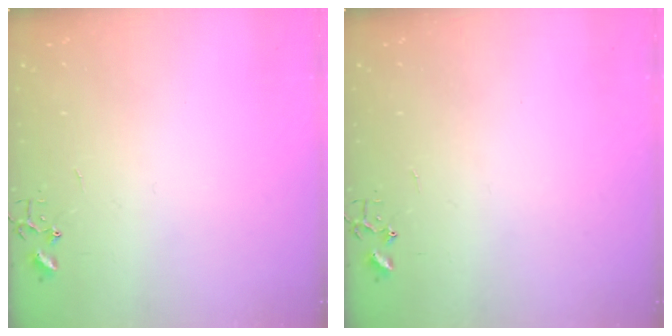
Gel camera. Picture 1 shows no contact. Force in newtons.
{"total": 0.0}